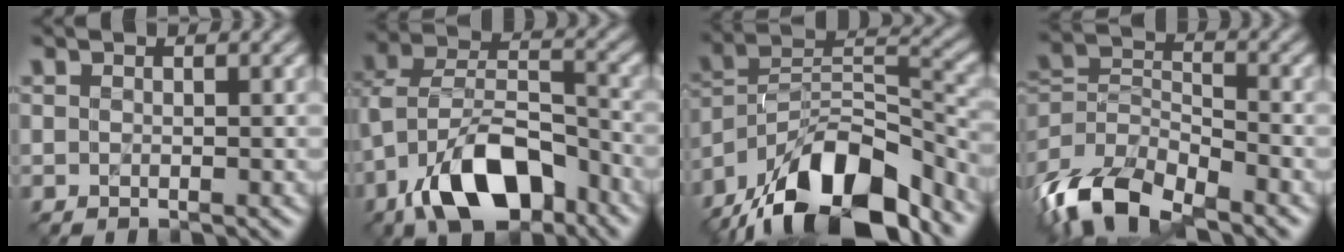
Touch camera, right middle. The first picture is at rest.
{"total": 10.3, "force": [-5.8, 5.1, 6.9], "torque": [-0.119, 0.008, -0.110]}
{"total": 14.5, "force": [-10.5, 5.7, 8.2], "torque": [-0.149, 0.020, -0.194]}
{"total": 9.5, "force": [-6.3, 4.2, 5.7], "torque": [-0.118, -0.008, -0.129]}